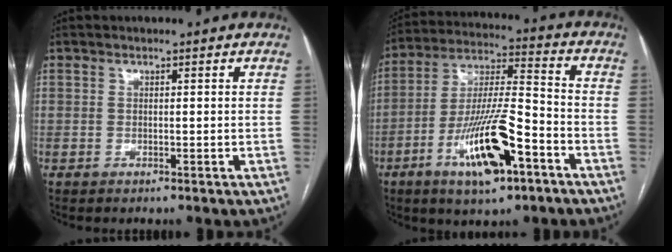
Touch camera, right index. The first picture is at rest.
{"total": 15.7, "force": [-7.3, 3.4, 13.5], "torque": [-0.259, -0.005, -0.123]}